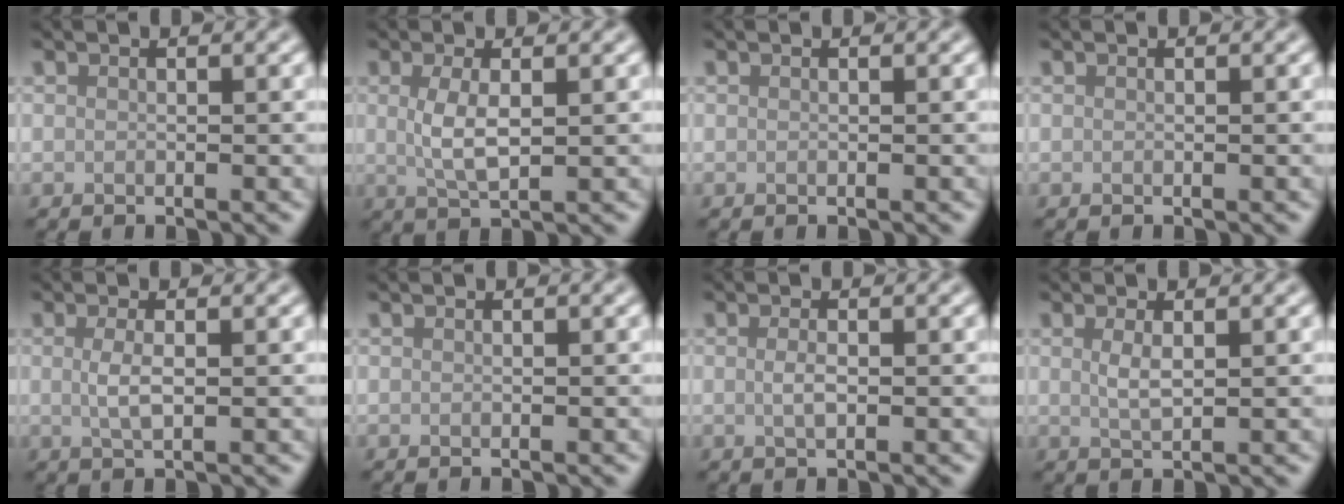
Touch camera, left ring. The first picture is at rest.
{"total": 2.9, "force": [0.4, 0.9, 2.7], "torque": [-0.059, -0.003, 0.010]}
{"total": 0.0}
{"total": 0.0}
{"total": 2.0, "force": [0.1, 0.6, 1.9], "torque": [-0.039, 0.000, 0.001]}
{"total": 0.0}
{"total": 1.3, "force": [0.0, 0.4, 1.2], "torque": [-0.024, -0.001, -0.001]}
{"total": 1.6, "force": [0.4, 0.5, 1.5], "torque": [-0.030, -0.003, 0.011]}